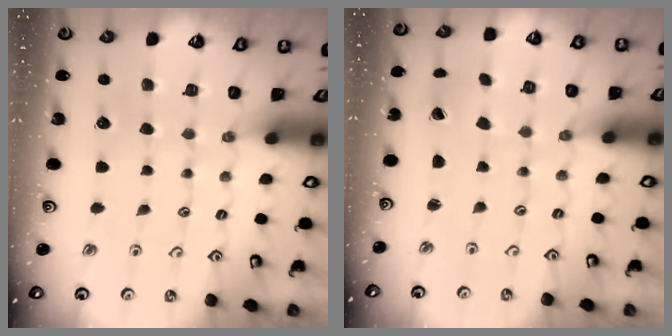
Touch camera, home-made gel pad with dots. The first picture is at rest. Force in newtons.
{"total": 1.0, "press": 0.9, "slide": 0.4}